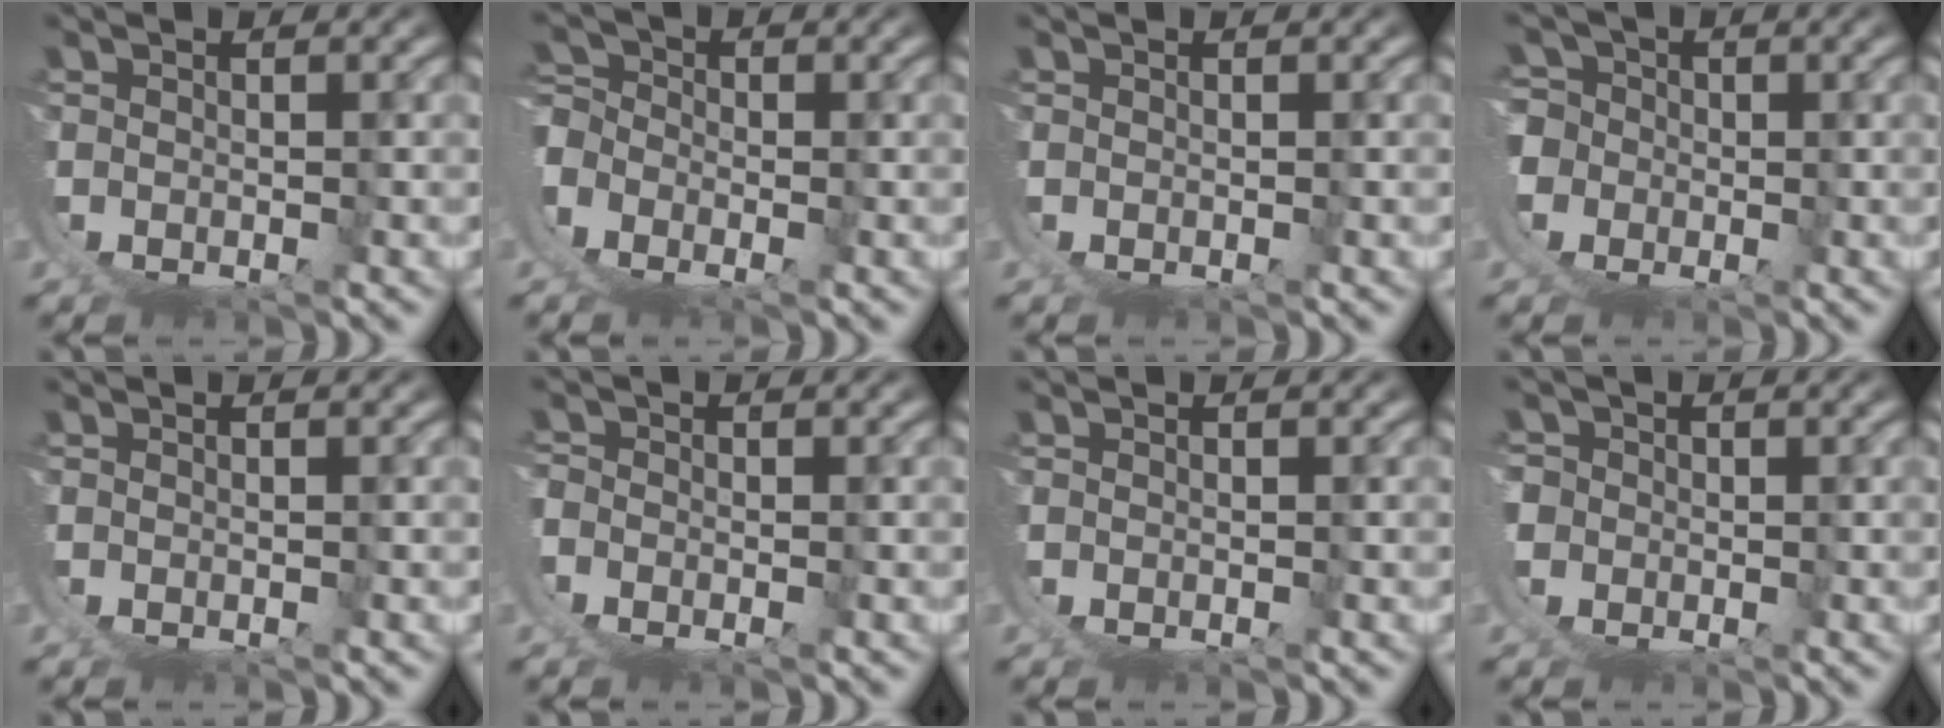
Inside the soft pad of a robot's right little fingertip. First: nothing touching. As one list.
[{"total": 7.2, "force": [-1.6, 6.6, 2.4], "torque": [-0.050, -0.011, -0.043]}, {"total": 0.0}, {"total": 10.4, "force": [-1.0, 9.7, 3.3], "torque": [-0.104, -0.040, -0.021]}, {"total": 0.0}, {"total": 1.7, "force": [-1.0, 1.3, 0.2], "torque": [0.003, -0.003, -0.027]}, {"total": 0.0}, {"total": 5.5, "force": [-0.9, 5.1, 1.8], "torque": [-0.054, -0.027, -0.016]}]